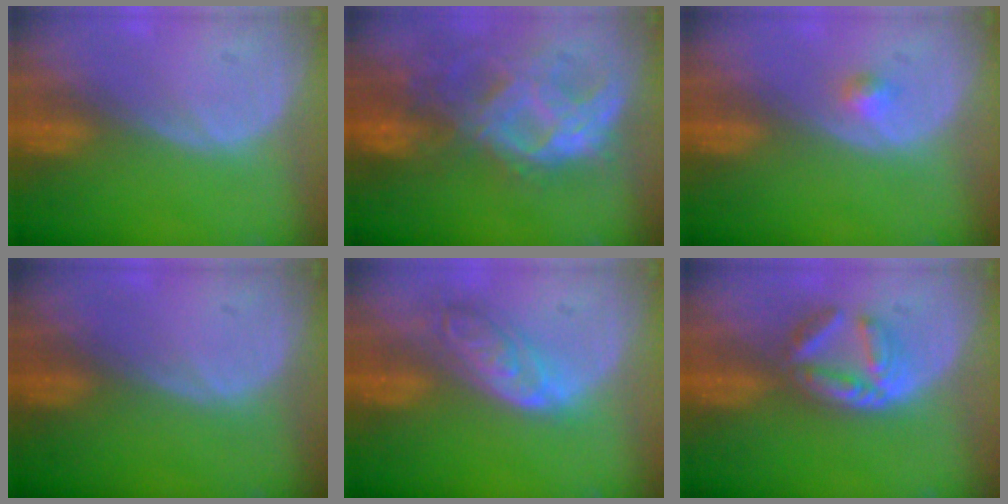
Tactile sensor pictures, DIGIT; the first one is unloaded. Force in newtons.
{"total": 10.9, "press": 9.3, "slide": 5.7}
{"total": 1.5, "press": 1.3, "slide": 0.8}
{"total": 0.0}
{"total": 6.3, "press": 5.7, "slide": 2.8}
{"total": 6.2, "press": 5.4, "slide": 3.2}